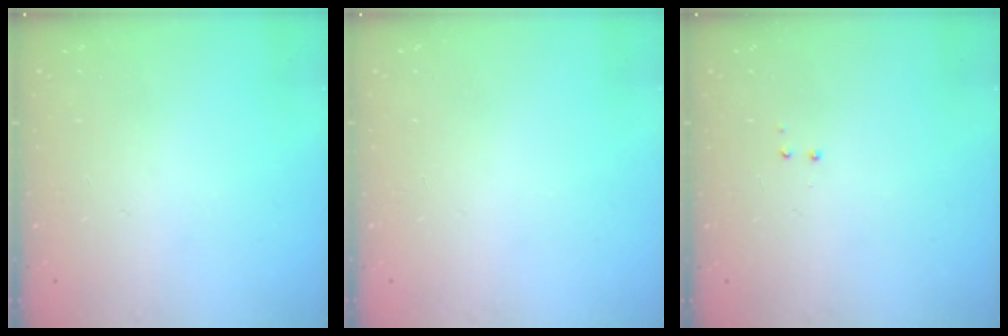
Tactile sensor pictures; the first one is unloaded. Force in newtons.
{"total": 0.0}
{"total": 2.9, "press": 2.8, "slide": 0.6}